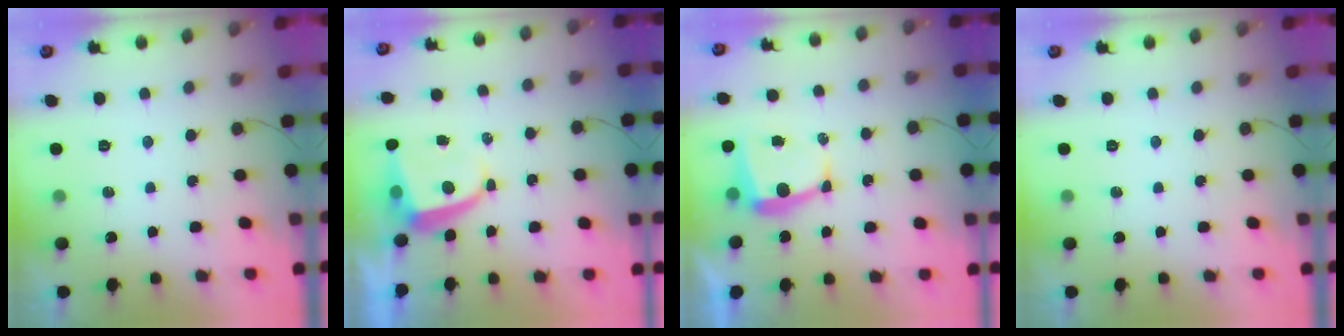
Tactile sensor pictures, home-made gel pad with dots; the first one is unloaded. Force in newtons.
{"total": 4.9, "press": 4.8, "slide": 0.5}
{"total": 6.2, "press": 6.2, "slide": 0.4}
{"total": 0.0}